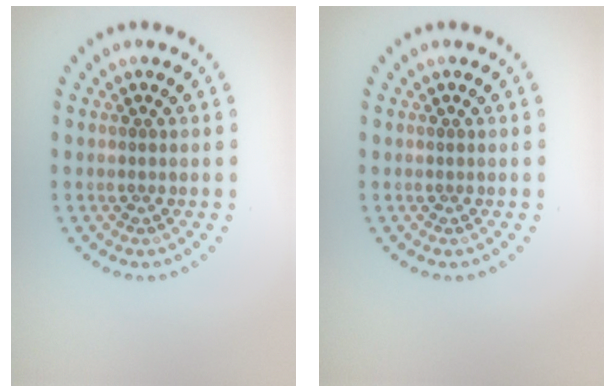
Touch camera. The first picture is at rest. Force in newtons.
{"total": 0.0}